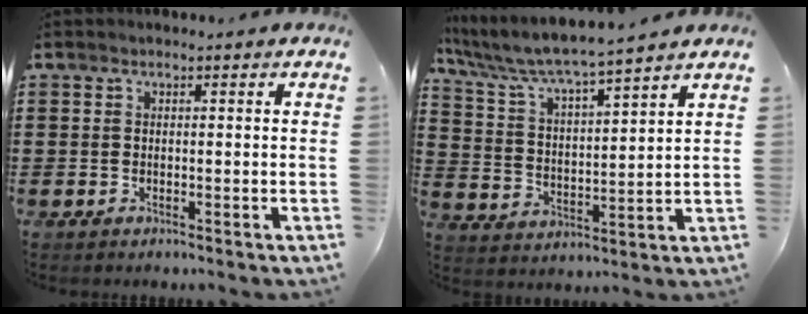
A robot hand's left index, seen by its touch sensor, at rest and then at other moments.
{"total": 5.7, "force": [5.1, -0.2, 2.4], "torque": [-0.072, -0.034, 0.081]}